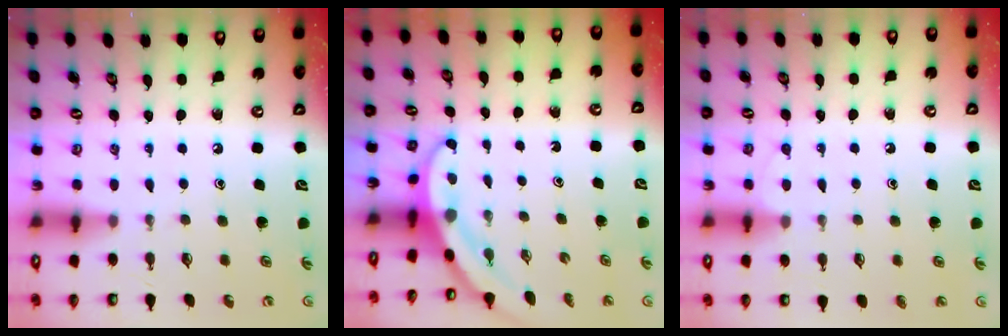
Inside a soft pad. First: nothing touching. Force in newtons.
{"total": 3.3, "press": 3.3, "slide": 0.2}
{"total": 3.9, "press": 3.9, "slide": 0.3}